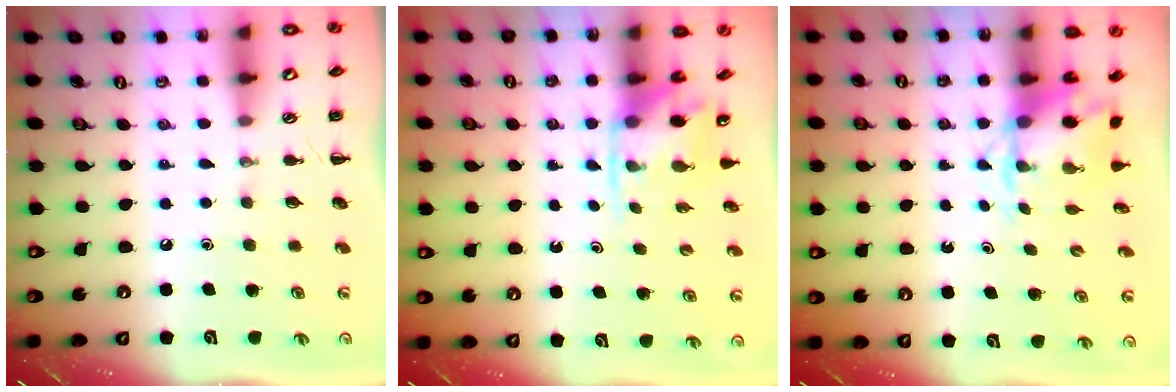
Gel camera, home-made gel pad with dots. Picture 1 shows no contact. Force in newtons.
{"total": 4.7, "press": 4.6, "slide": 0.6}
{"total": 5.5, "press": 5.4, "slide": 0.7}